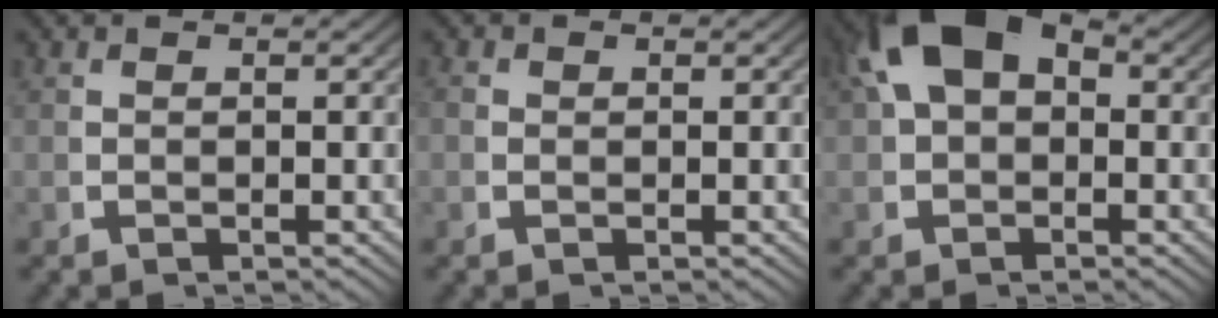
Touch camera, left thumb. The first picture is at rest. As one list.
[{"total": 0.7, "force": [0.0, 0.7, 0.2], "torque": [-0.010, -0.008, 0.004]}, {"total": 7.1, "force": [1.8, 4.6, 5.1], "torque": [-0.110, -0.002, 0.034]}]